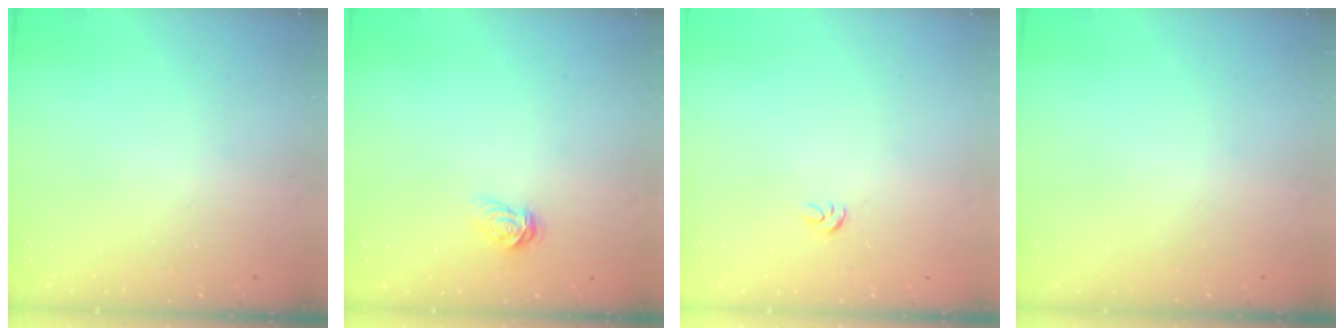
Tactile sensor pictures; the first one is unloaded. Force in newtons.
{"total": 3.4, "press": 3.4, "slide": 0.2}
{"total": 3.1, "press": 3.1, "slide": 0.2}
{"total": 0.0}